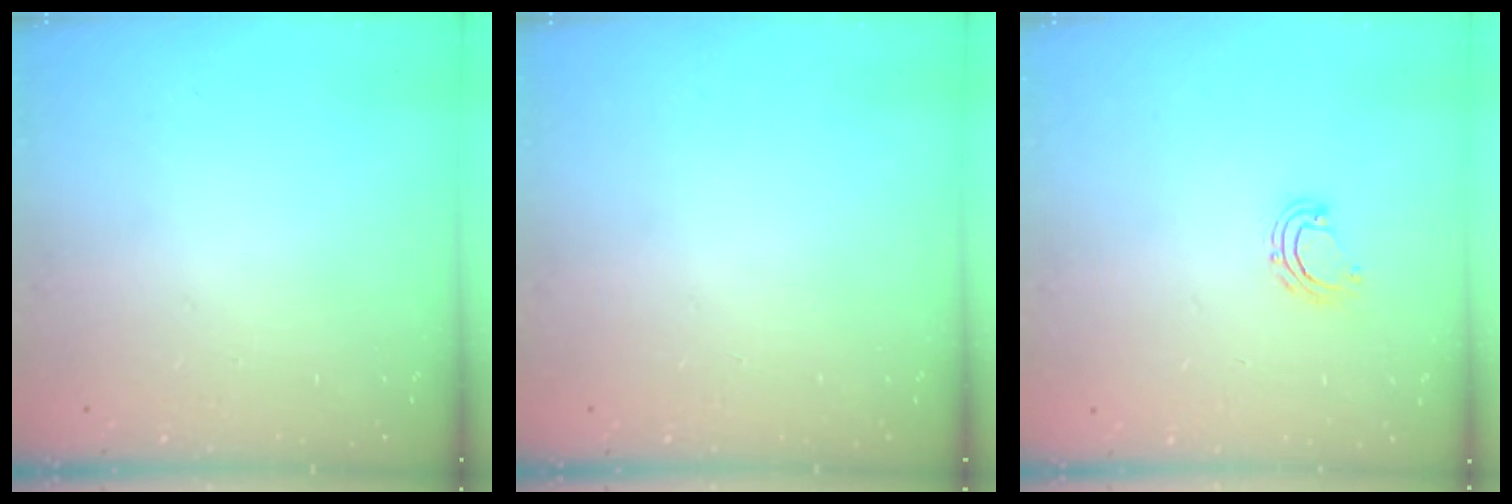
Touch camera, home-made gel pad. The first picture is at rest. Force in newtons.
{"total": 0.0}
{"total": 6.1, "press": 6.0, "slide": 1.1}